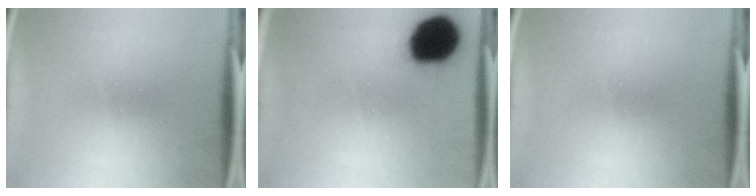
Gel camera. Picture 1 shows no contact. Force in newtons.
{"total": 17.8}
{"total": 0.0}